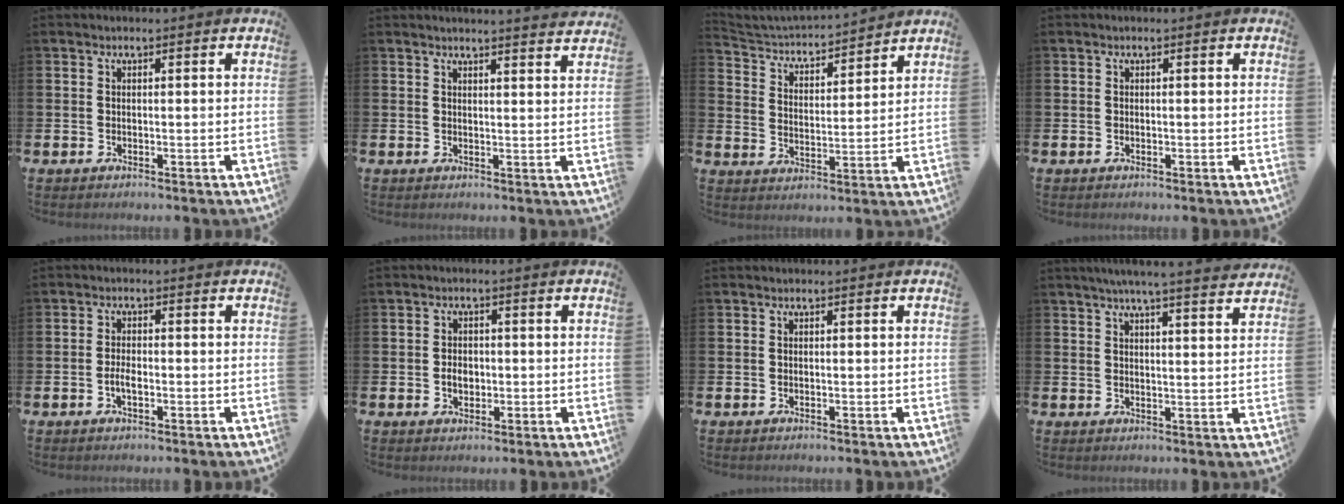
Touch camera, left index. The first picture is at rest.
{"total": 2.8, "force": [2.8, -0.4, -0.2], "torque": [0.010, -0.021, 0.048]}
{"total": 4.0, "force": [3.9, 0.8, 0.5], "torque": [-0.036, -0.036, 0.061]}
{"total": 0.0}
{"total": 2.0, "force": [-0.6, 0.9, 1.7], "torque": [-0.030, 0.001, -0.013]}
{"total": 2.5, "force": [-0.3, 1.9, 1.6], "torque": [-0.013, -0.001, -0.013]}
{"total": 0.0}
{"total": 5.2, "force": [4.9, -0.6, 1.7], "torque": [-0.034, -0.025, 0.084]}